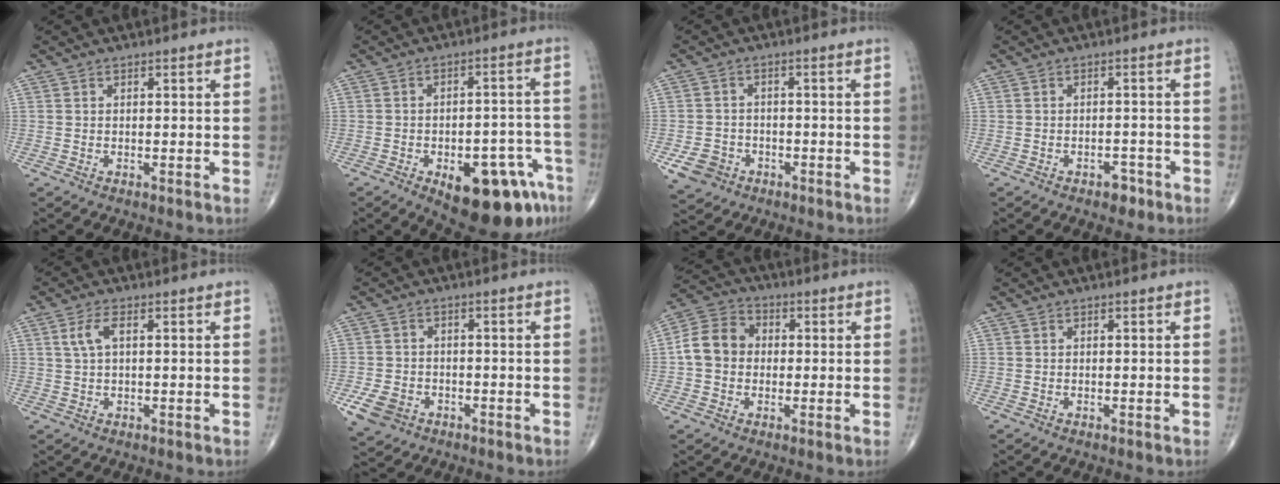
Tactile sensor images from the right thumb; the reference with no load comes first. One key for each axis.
{"total": 17.4, "fx": -9.1, "fy": 7.4, "fz": 12.9, "tx": -0.113, "ty": 0.053, "tz": -0.109}
{"total": 5.5, "fx": -2.5, "fy": 4.6, "fz": 1.7, "tx": -0.022, "ty": 0.014, "tz": -0.038}
{"total": 2.6, "fx": -1.8, "fy": 1.5, "fz": 1.3, "tx": -0.004, "ty": 0.010, "tz": -0.022}
{"total": 3.5, "fx": 1.0, "fy": 1.4, "fz": 3.1, "tx": -0.073, "ty": 0.011, "tz": 0.019}
{"total": 6.0, "fx": -2.8, "fy": 4.6, "fz": 2.6, "tx": -0.050, "ty": 0.011, "tz": -0.042}
{"total": 8.9, "fx": -0.1, "fy": 7.4, "fz": 4.9, "tx": -0.079, "ty": 0.028, "tz": -0.016}
{"total": 0.0}